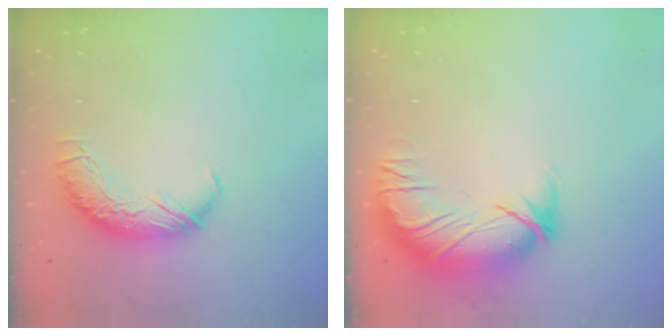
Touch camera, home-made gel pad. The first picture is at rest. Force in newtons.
{"total": 2.8, "press": 0.4, "slide": 2.8}